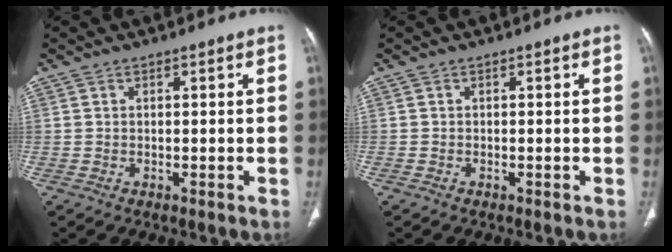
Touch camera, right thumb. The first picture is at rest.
{"total": 0.0}